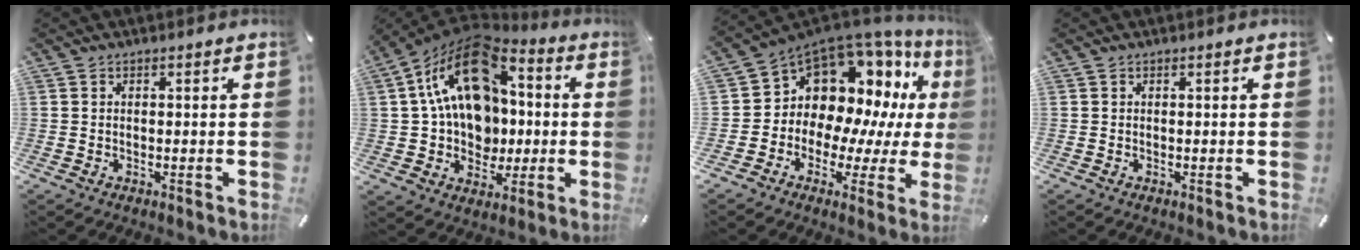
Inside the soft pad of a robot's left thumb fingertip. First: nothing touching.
{"total": 21.2, "force": [4.0, 15.7, 13.6], "torque": [-0.251, -0.022, 0.069]}
{"total": 12.6, "force": [6.4, 9.6, 5.0], "torque": [-0.085, -0.083, 0.123]}
{"total": 0.0}